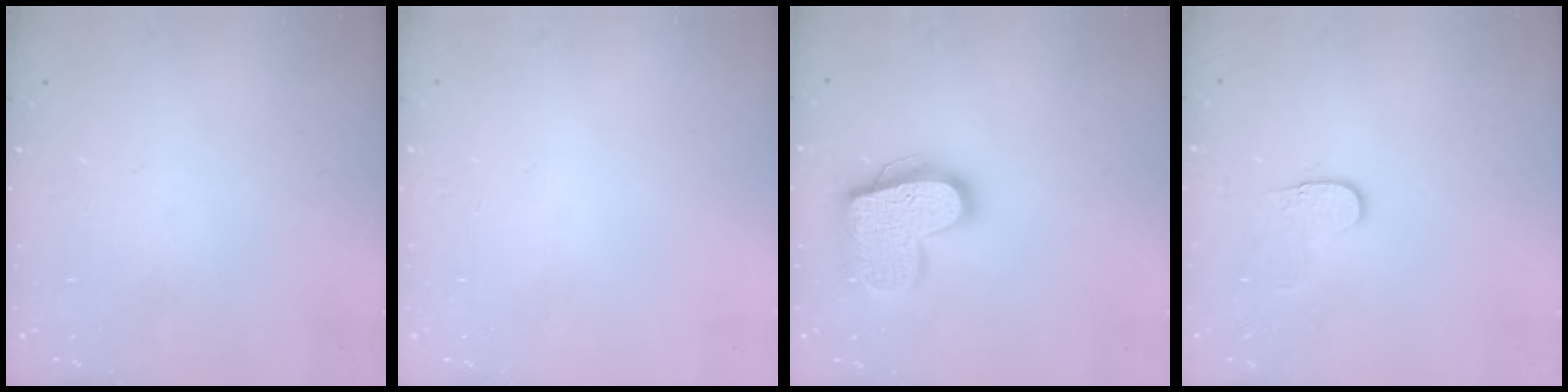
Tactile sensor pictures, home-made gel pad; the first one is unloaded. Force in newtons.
{"total": 0.6, "press": 0.6, "slide": 0.2}
{"total": 17.4, "press": 17.3, "slide": 1.4}
{"total": 3.4, "press": 3.4, "slide": 0.3}